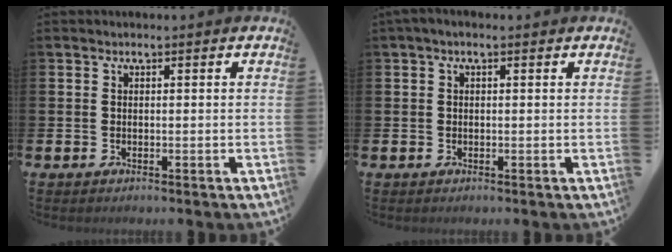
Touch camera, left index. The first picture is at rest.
{"total": 0.7, "force": [0.1, 0.3, 0.6], "torque": [-0.009, 0.004, 0.000]}